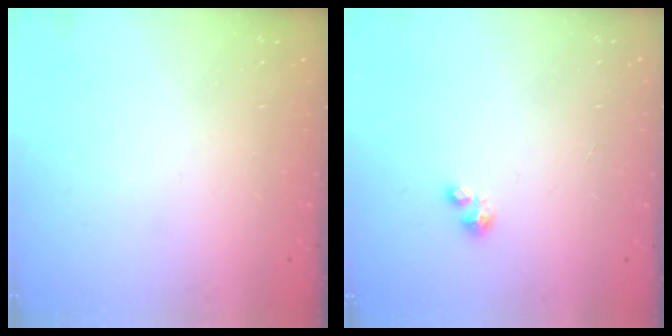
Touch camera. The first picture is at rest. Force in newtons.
{"total": 0.9, "press": 0.9, "slide": 0.1}